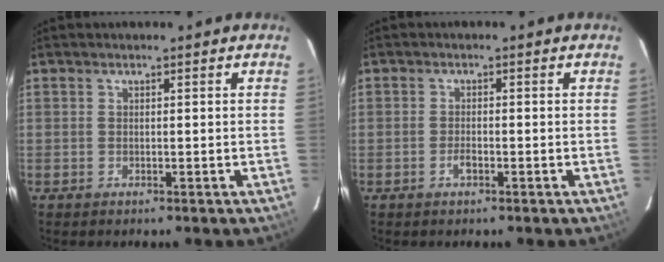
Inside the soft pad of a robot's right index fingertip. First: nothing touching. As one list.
[{"total": 1.6, "force": [-0.9, 0.8, 1.1], "torque": [-0.024, 0.000, -0.017]}]